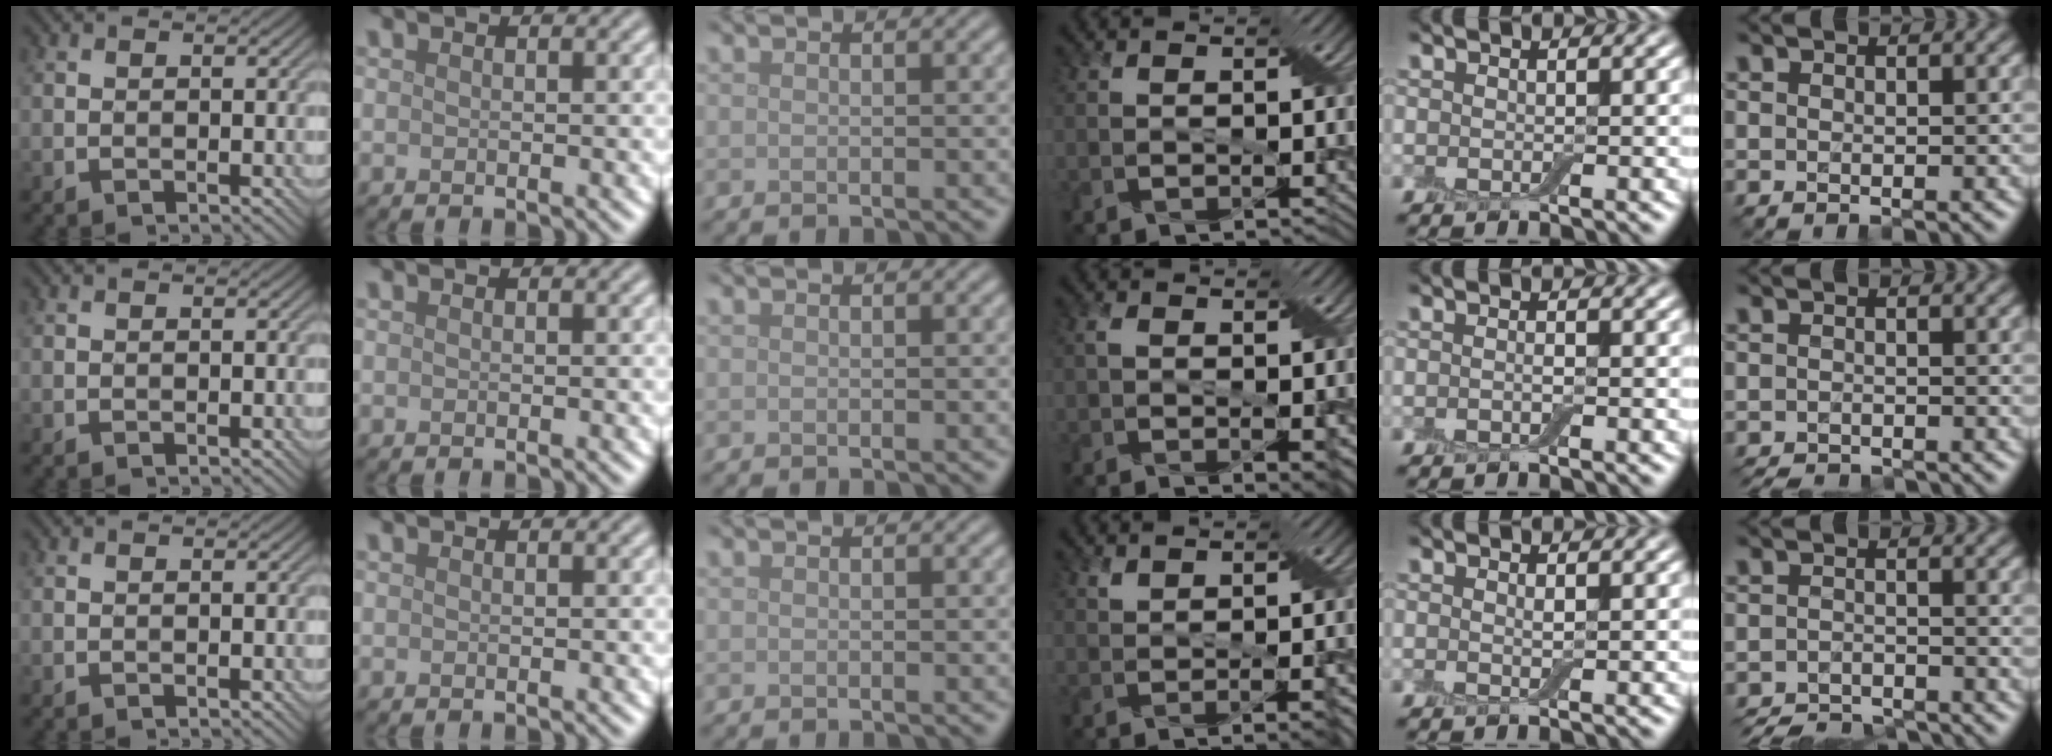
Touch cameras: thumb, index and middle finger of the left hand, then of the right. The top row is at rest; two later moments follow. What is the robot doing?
{"motion": "fold", "object": "apron"}